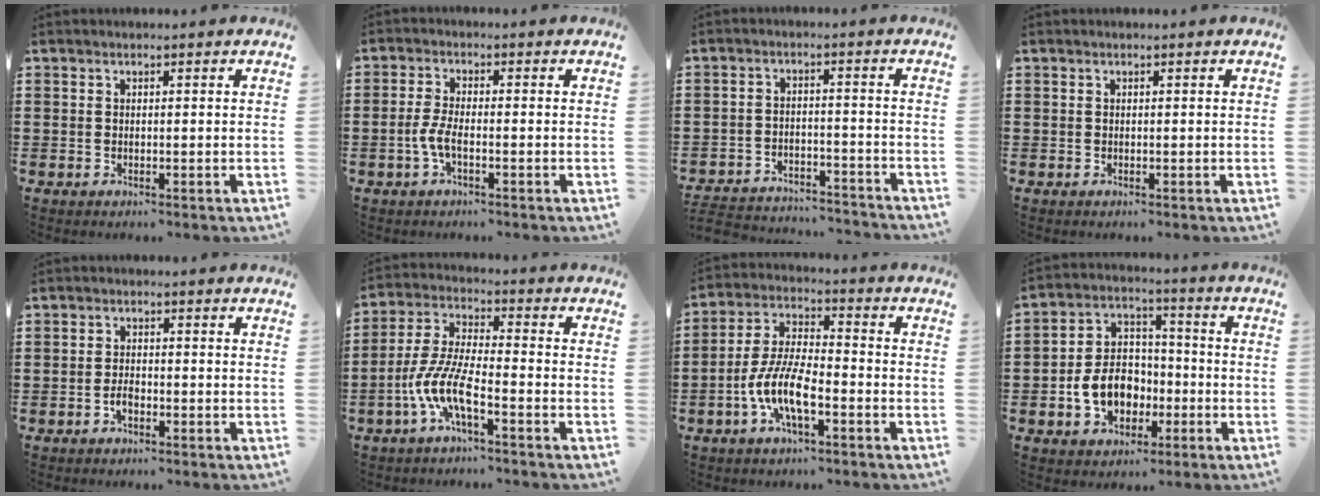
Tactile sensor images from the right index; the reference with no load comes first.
{"total": 3.7, "force": [-1.4, 1.0, 3.3], "torque": [-0.086, -0.007, -0.032]}
{"total": 4.2, "force": [-4.1, 0.5, 0.6], "torque": [-0.022, 0.001, -0.089]}
{"total": 0.0}
{"total": 1.9, "force": [-1.0, 1.0, 1.2], "torque": [-0.025, 0.000, -0.020]}
{"total": 8.5, "force": [-4.3, 1.9, 7.0], "torque": [-0.179, -0.017, -0.089]}
{"total": 8.9, "force": [-3.6, 3.2, 7.5], "torque": [-0.180, -0.009, -0.074]}
{"total": 8.5, "force": [-2.6, 6.4, 5.0], "torque": [-0.097, 0.011, -0.051]}